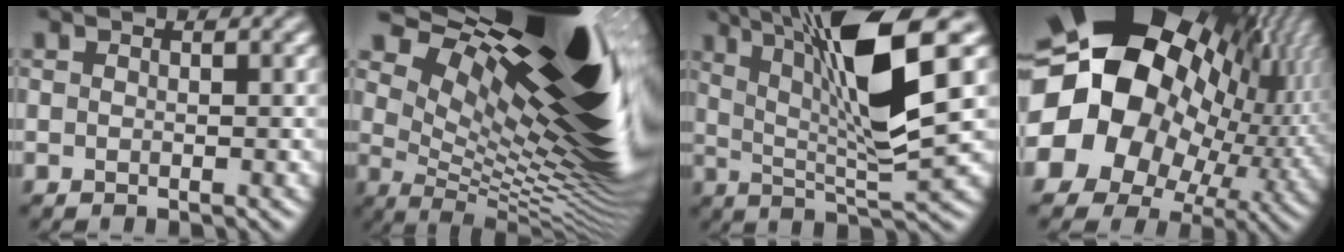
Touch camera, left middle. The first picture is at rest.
{"total": 20.5, "force": [9.7, 7.4, 16.5], "torque": [-0.220, 0.046, 0.144]}
{"total": 10.8, "force": [4.1, 2.2, 9.7], "torque": [-0.166, 0.000, 0.074]}
{"total": 22.4, "force": [2.9, 18.0, 12.9], "torque": [-0.221, -0.010, 0.018]}